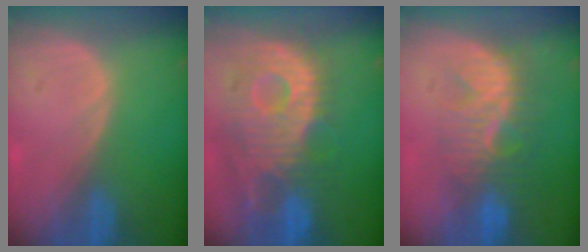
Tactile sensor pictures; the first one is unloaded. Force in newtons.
{"total": 12.2, "press": 10.8, "slide": 5.6}
{"total": 8.4, "press": 8.0, "slide": 2.4}